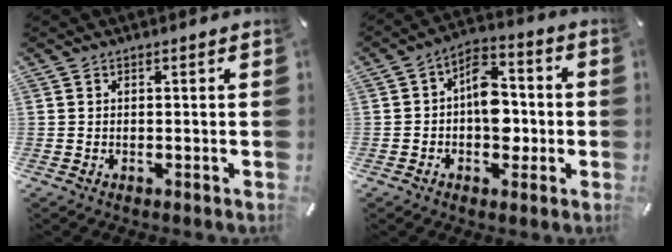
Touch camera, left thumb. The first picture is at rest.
{"total": 10.3, "force": [-1.2, 7.2, 7.2], "torque": [-0.083, 0.014, -0.018]}